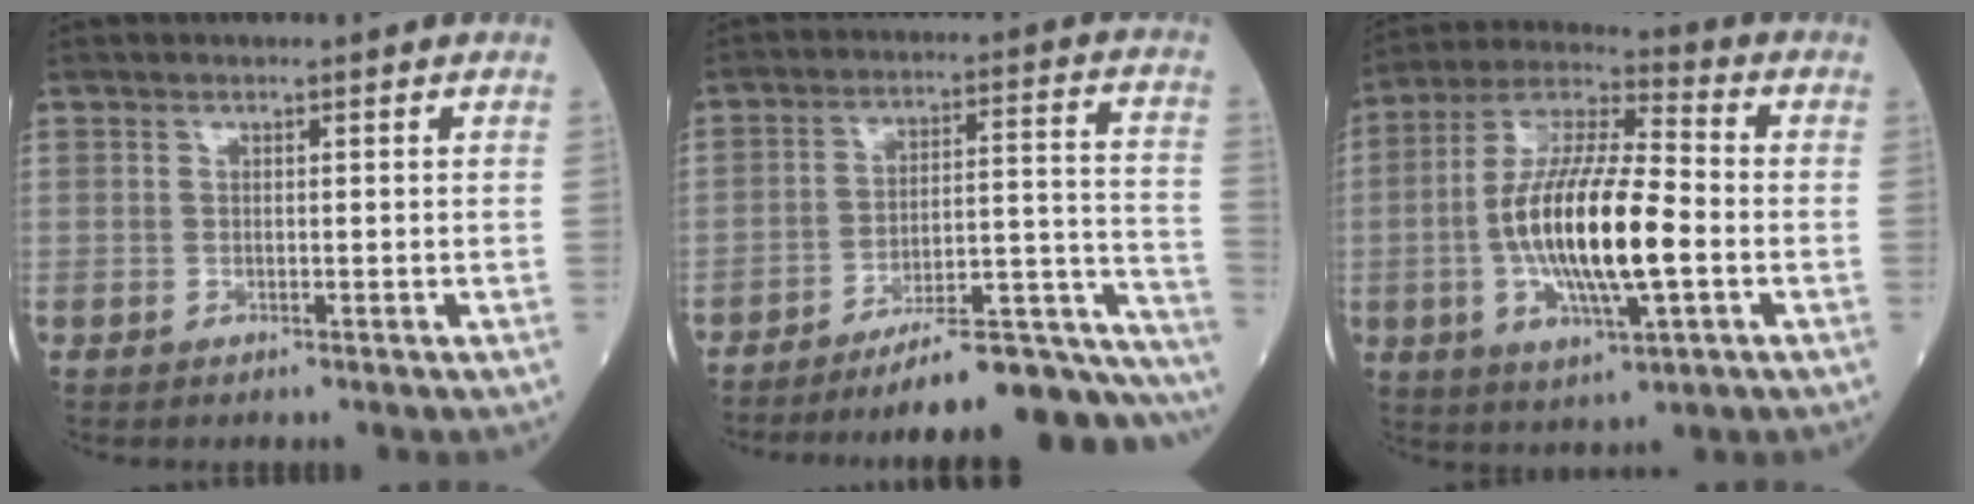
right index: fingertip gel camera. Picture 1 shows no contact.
{"total": 24.2, "force": [-22.3, 0.5, 9.2], "torque": [-0.042, 0.030, -0.307]}
{"total": 17.1, "force": [-2.6, 3.9, 16.5], "torque": [-0.325, 0.000, -0.045]}